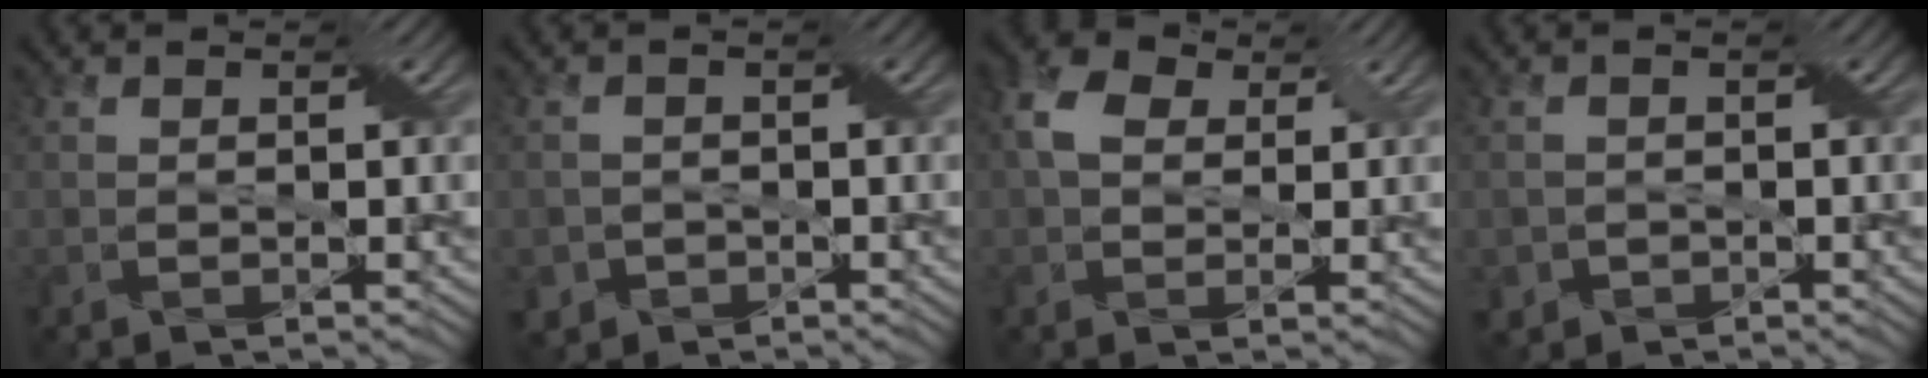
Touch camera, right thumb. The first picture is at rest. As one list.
[{"total": 2.4, "force": [-1.3, 2.0, 0.3], "torque": [-0.004, -0.002, -0.023]}, {"total": 5.0, "force": [1.4, 3.5, 3.4], "torque": [-0.079, 0.012, 0.019]}, {"total": 2.0, "force": [-1.0, 1.7, 0.1], "torque": [-0.005, -0.006, -0.018]}]